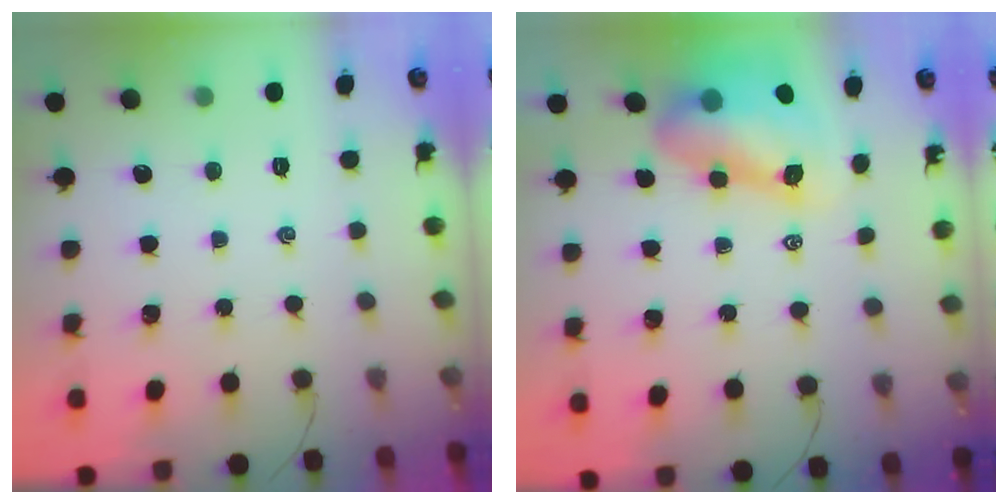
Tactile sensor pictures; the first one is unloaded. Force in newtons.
{"total": 10.0, "press": 9.6, "slide": 2.8}